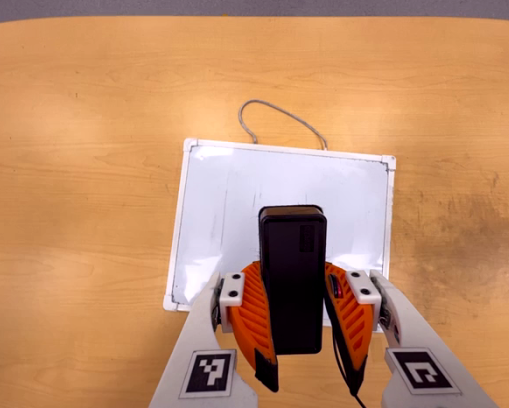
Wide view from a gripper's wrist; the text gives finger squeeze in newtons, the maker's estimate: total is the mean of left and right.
{"total": 8.9, "left": 8.1, "right": 9.6}